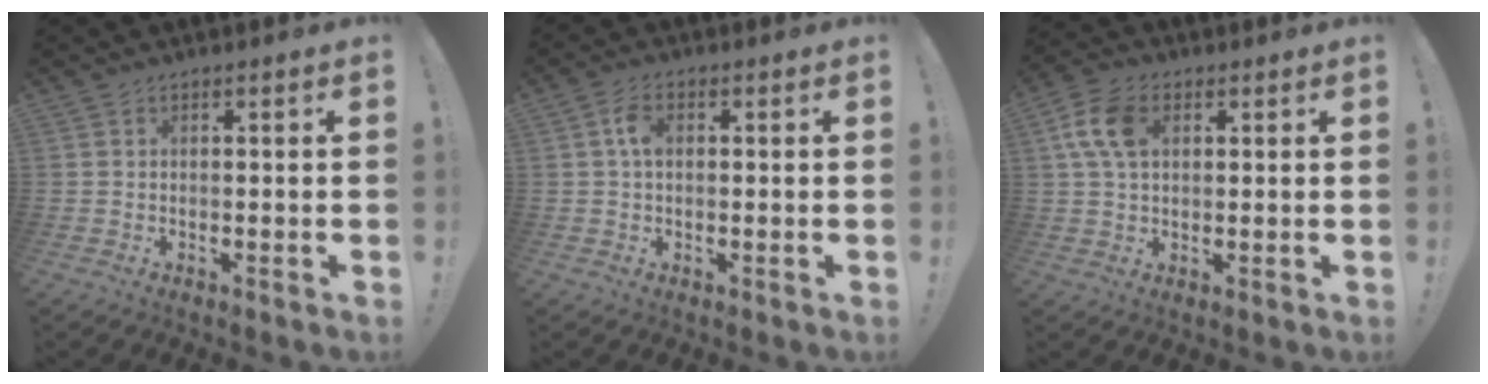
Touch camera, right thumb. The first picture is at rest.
{"total": 4.6, "force": [0.8, 2.8, 3.6], "torque": [-0.059, 0.006, 0.014]}
{"total": 10.2, "force": [2.6, 6.7, 7.2], "torque": [-0.139, 0.011, 0.053]}